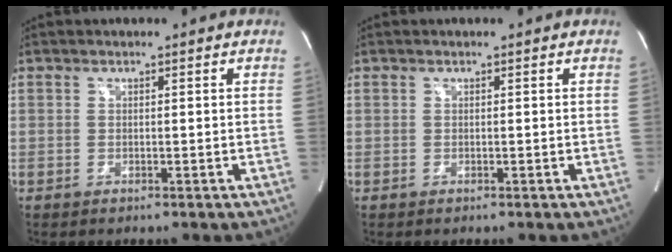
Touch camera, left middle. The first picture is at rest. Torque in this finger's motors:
{"motor_torque": [-0.01, 0.01, 0.02, 0.00]}